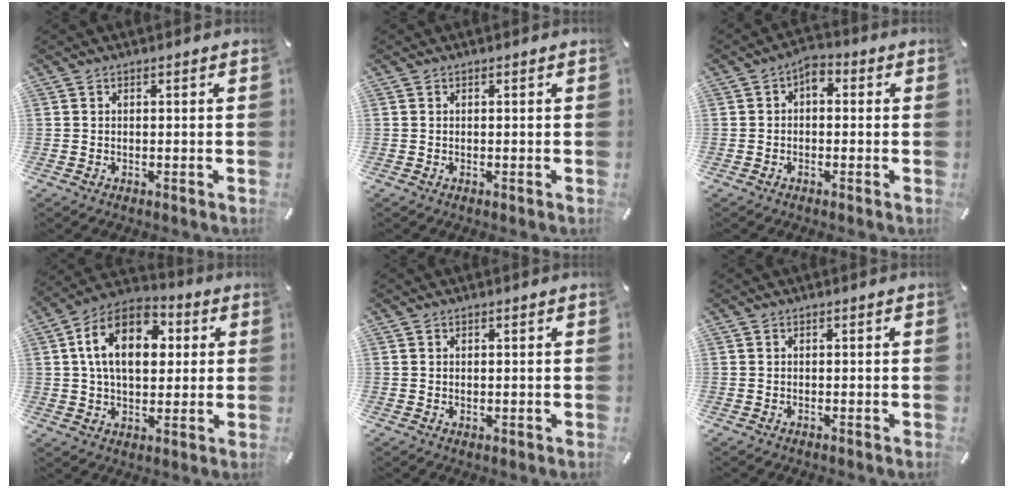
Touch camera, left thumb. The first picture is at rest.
{"total": 0.0}
{"total": 3.5, "force": [-0.6, 2.4, 2.5], "torque": [-0.048, 0.017, -0.012]}
{"total": 15.3, "force": [3.7, 10.1, 10.8], "torque": [-0.194, 0.005, 0.061]}
{"total": 0.5, "force": [0.3, 0.4, 0.2], "torque": [-0.002, 0.002, 0.006]}
{"total": 0.0}